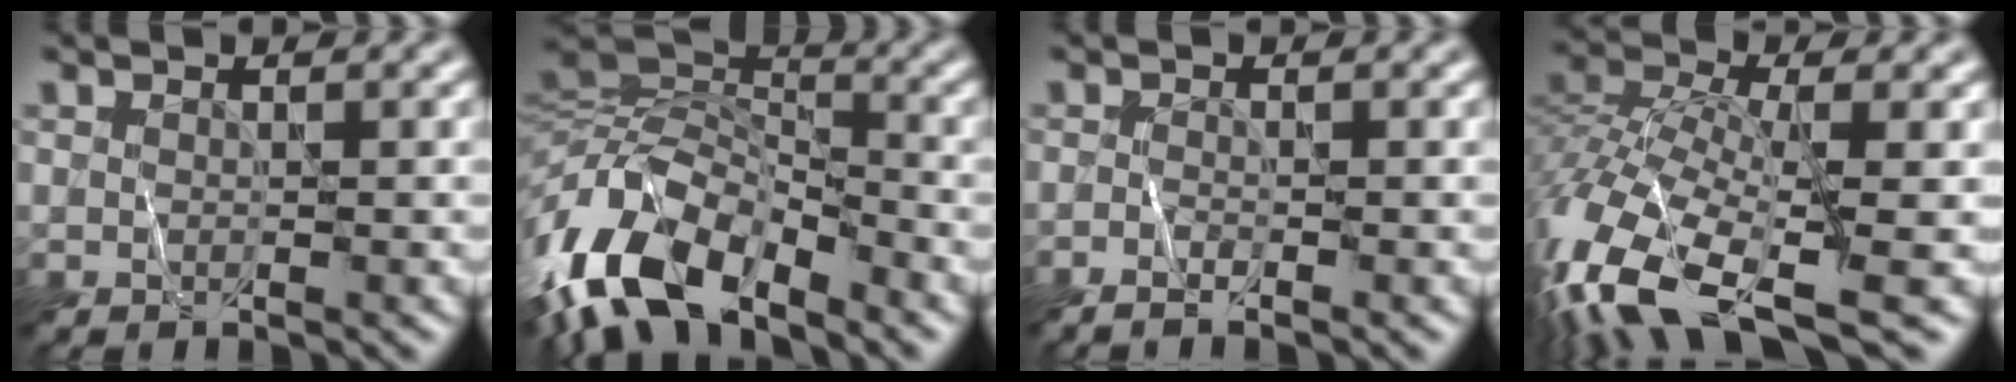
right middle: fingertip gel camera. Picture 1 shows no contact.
{"total": 11.7, "force": [-6.4, 5.6, 8.0], "torque": [-0.157, -0.005, -0.126]}
{"total": 1.4, "force": [-0.9, 0.1, 1.0], "torque": [-0.022, -0.001, -0.021]}
{"total": 12.6, "force": [-7.4, 5.0, 8.9], "torque": [-0.200, -0.017, -0.136]}